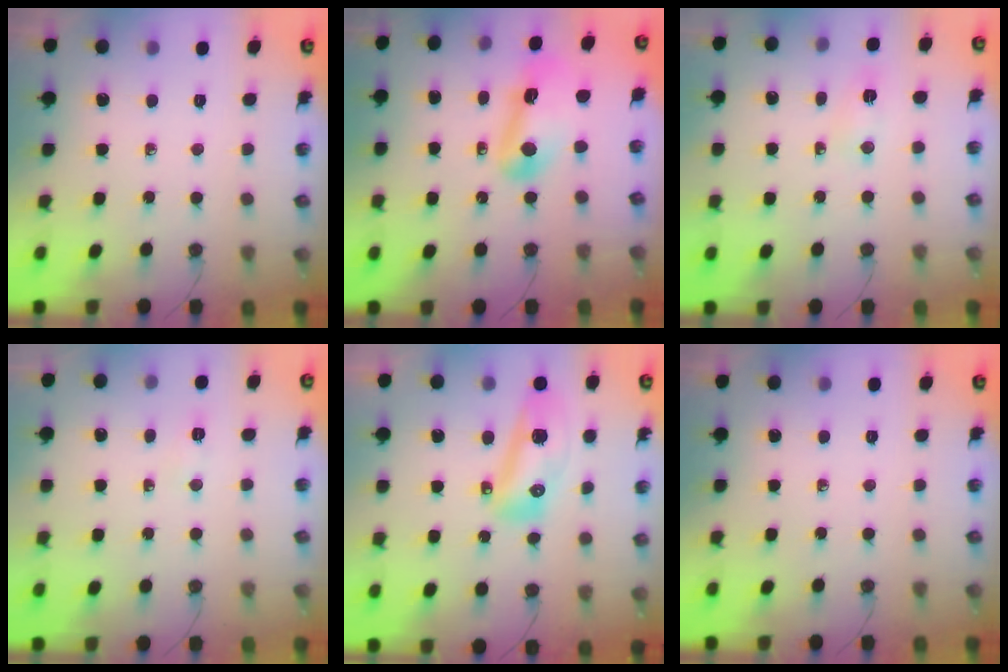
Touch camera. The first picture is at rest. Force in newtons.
{"total": 12.7, "press": 12.6, "slide": 1.5}
{"total": 13.3, "press": 3.3, "slide": 12.8}
{"total": 3.4, "press": 3.0, "slide": 1.6}
{"total": 11.3, "press": 11.2, "slide": 1.3}
{"total": 0.0}